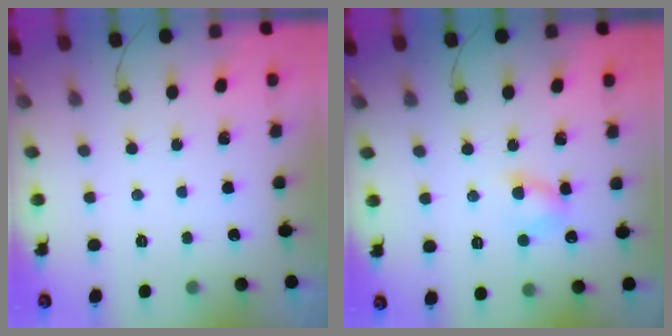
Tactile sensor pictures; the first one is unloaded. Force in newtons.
{"total": 4.9, "press": 4.9, "slide": 0.8}